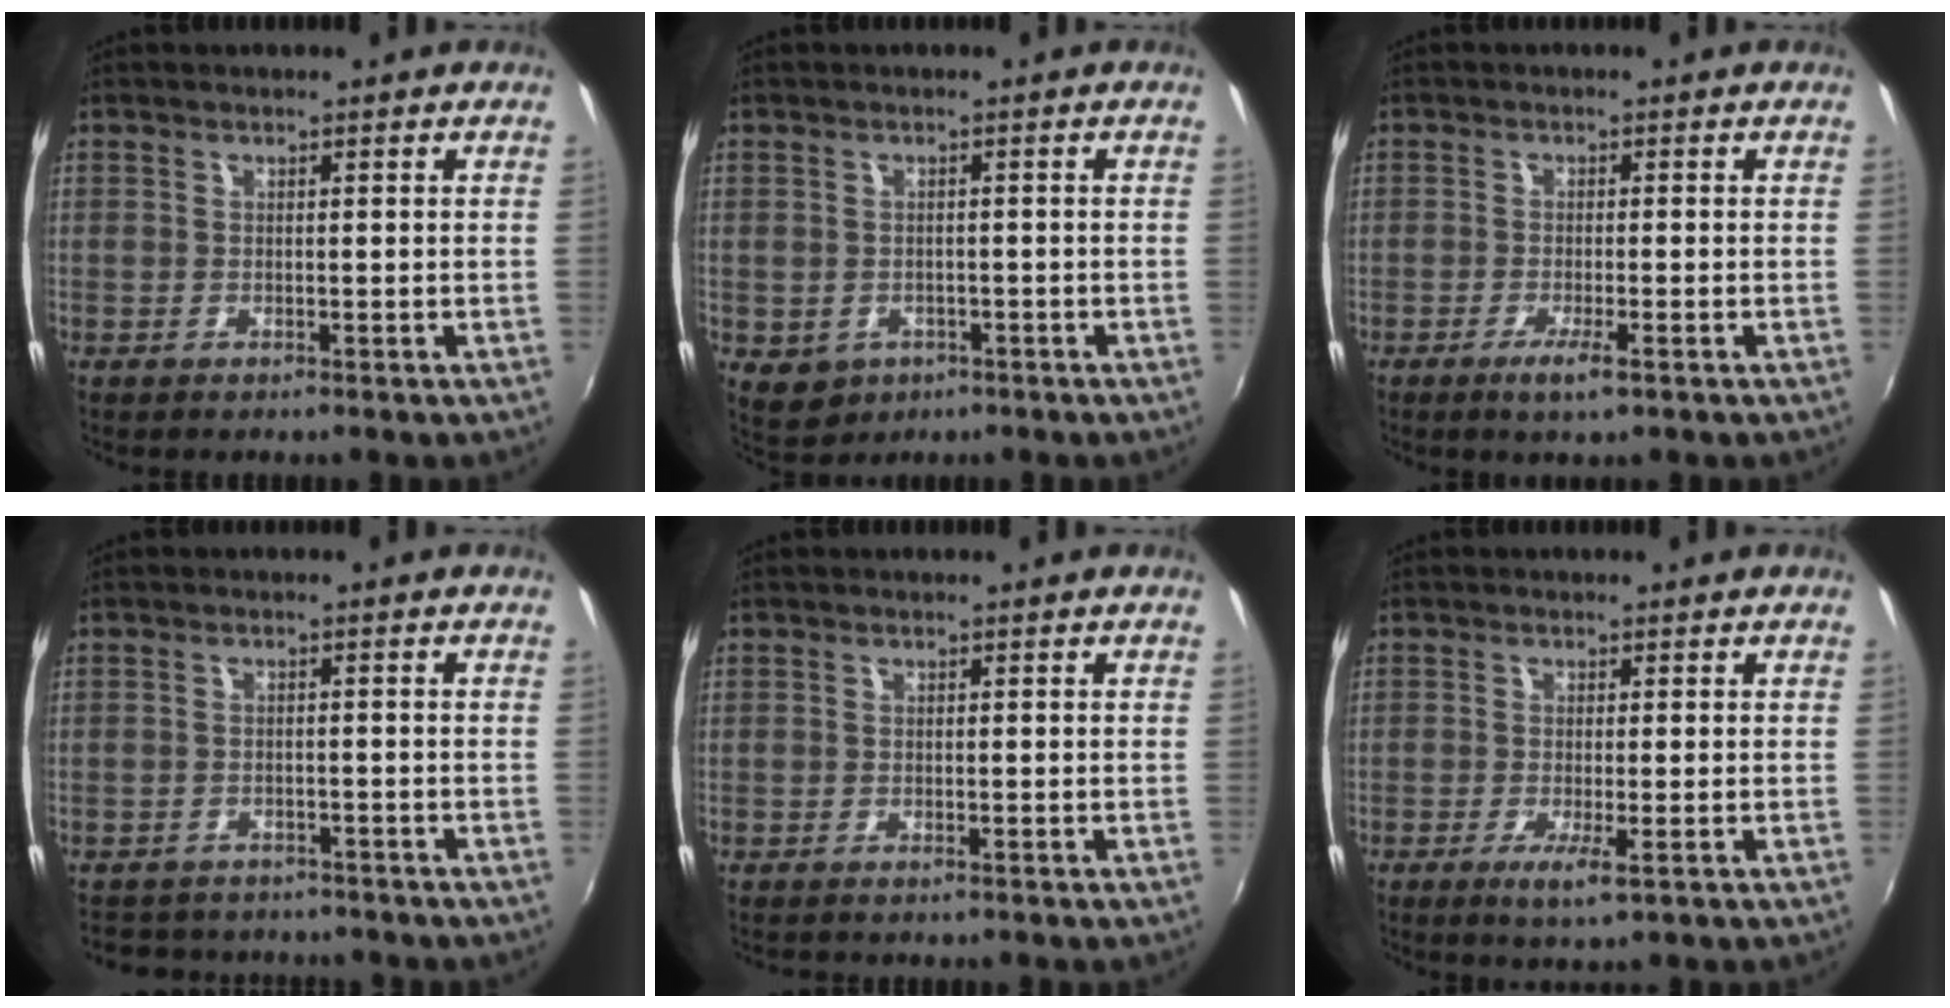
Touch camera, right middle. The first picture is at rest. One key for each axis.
{"total": 4.7, "fx": -1.5, "fy": 4.0, "fz": 1.7, "tx": -0.042, "ty": -0.005, "tz": -0.013}
{"total": 3.3, "fx": -1.6, "fy": 0.0, "fz": 2.8, "tx": -0.059, "ty": -0.010, "tz": -0.033}
{"total": 7.1, "fx": -6.4, "fy": 2.7, "fz": 1.6, "tx": -0.042, "ty": -0.003, "tz": -0.094}
{"total": 0.0}
{"total": 3.2, "fx": -1.0, "fy": -0.1, "fz": 3.1, "tx": -0.065, "ty": -0.013, "tz": -0.021}